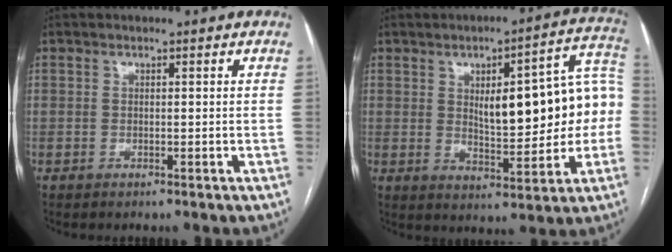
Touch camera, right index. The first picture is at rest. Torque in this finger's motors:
{"motor_torque": [0.72, 0.27, 0.31, 0.12]}